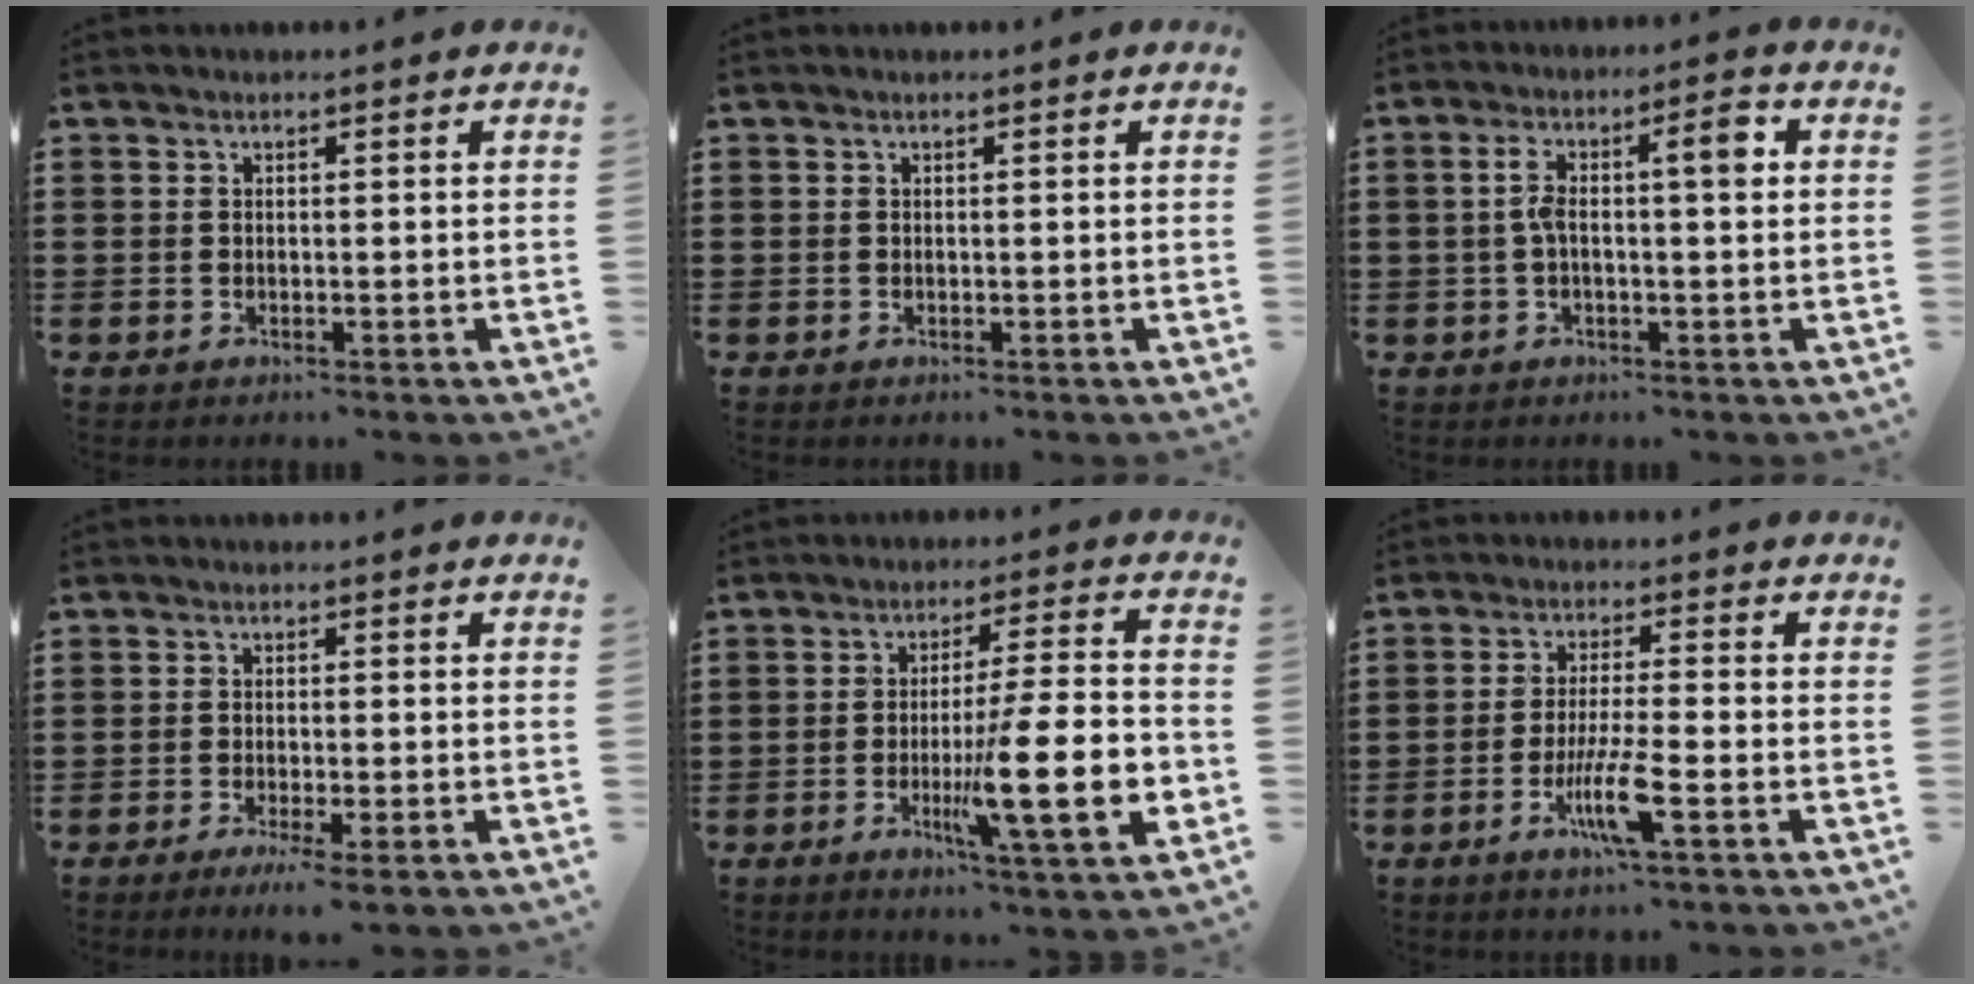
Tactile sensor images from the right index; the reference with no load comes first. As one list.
[{"total": 0.0}, {"total": 6.3, "force": [0.7, 1.8, 6.1], "torque": [-0.109, 0.010, 0.005]}, {"total": 2.5, "force": [-1.8, -0.1, 1.7], "torque": [-0.035, -0.005, -0.034]}, {"total": 15.5, "force": [-4.0, 2.3, 14.8], "torque": [-0.243, -0.010, -0.064]}, {"total": 7.1, "force": [-3.1, 0.5, 6.4], "torque": [-0.129, -0.015, -0.059]}]